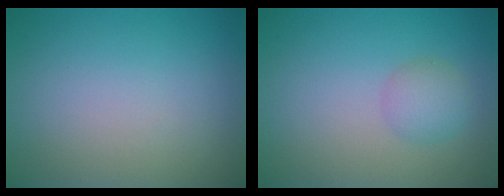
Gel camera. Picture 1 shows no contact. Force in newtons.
{"total": 2.0, "press": 2.0, "slide": 0.1}